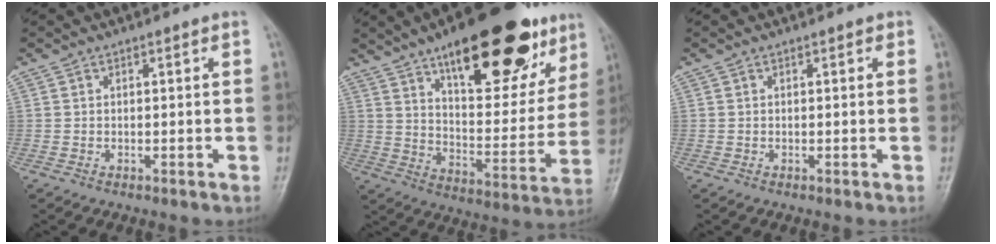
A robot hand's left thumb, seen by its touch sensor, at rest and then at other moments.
{"total": 28.4, "force": [16.6, 11.1, 20.3], "torque": [-0.249, -0.047, 0.249]}
{"total": 0.8, "force": [0.4, 0.4, 0.6], "torque": [-0.003, 0.001, 0.002]}